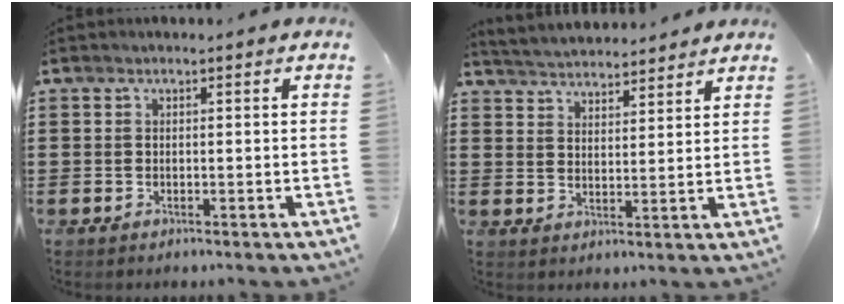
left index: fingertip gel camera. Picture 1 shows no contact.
{"total": 3.8, "force": [3.8, 0.1, -0.1], "torque": [-0.014, -0.019, 0.069]}